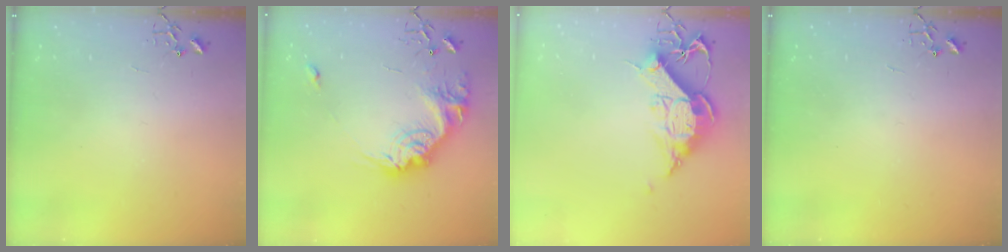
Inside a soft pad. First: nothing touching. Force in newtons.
{"total": 20.9, "press": 20.9, "slide": 1.4}
{"total": 12.9, "press": 12.8, "slide": 1.3}
{"total": 0.0}